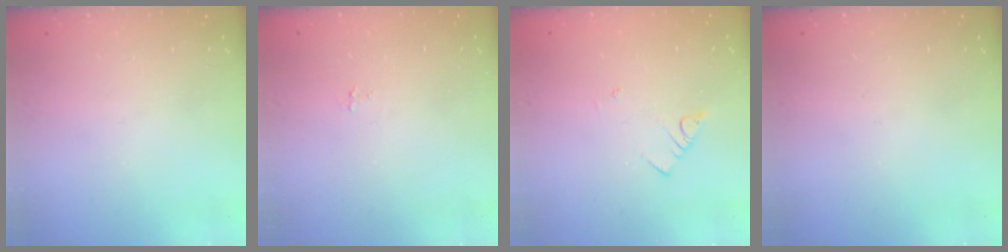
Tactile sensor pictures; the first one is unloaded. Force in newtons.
{"total": 2.7, "press": 2.7, "slide": 0.3}
{"total": 2.2, "press": 2.2, "slide": 0.3}
{"total": 0.0}